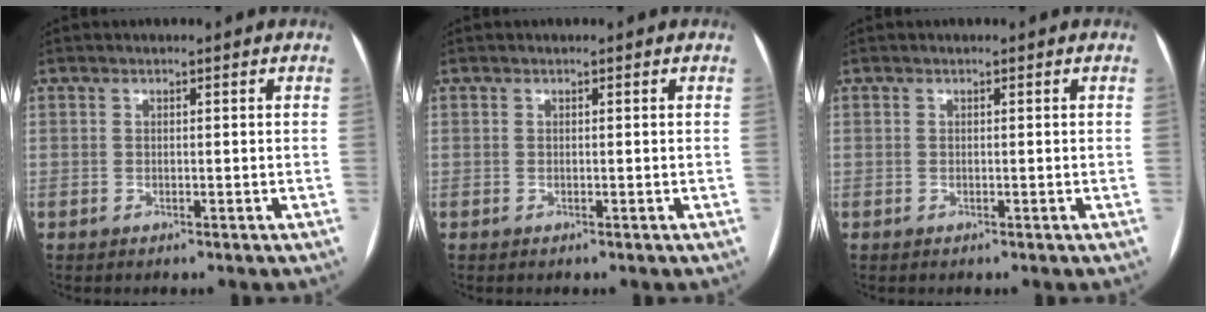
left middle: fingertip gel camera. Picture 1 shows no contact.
{"total": 0.0}
{"total": 0.0}